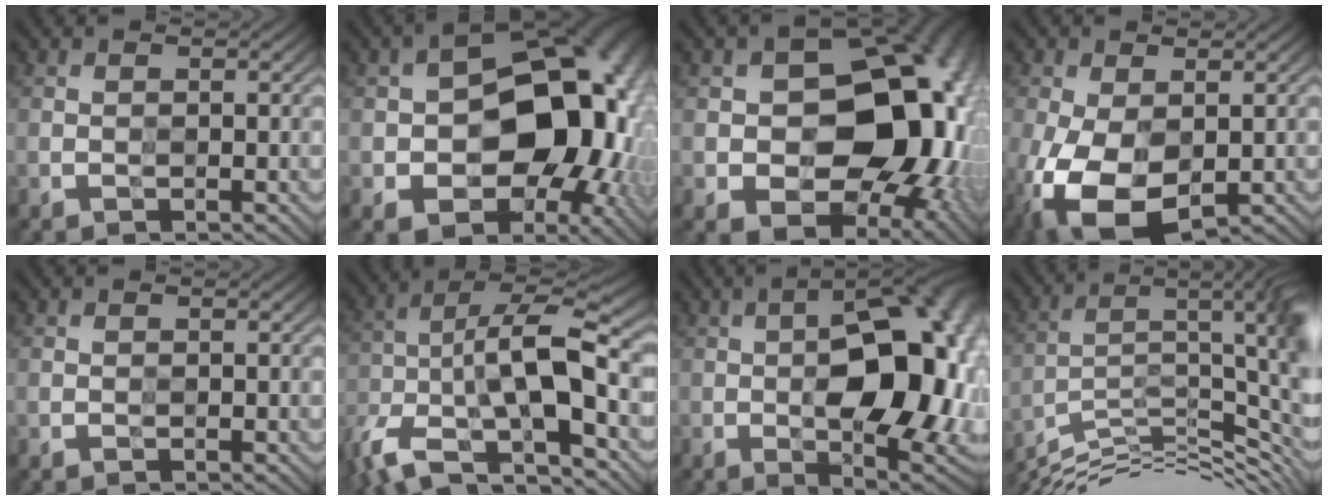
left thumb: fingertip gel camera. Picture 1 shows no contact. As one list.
[{"total": 19.7, "force": [-1.8, 12.9, 14.7], "torque": [-0.168, -0.019, -0.029]}, {"total": 18.9, "force": [-0.2, 13.2, 13.6], "torque": [-0.145, -0.015, 0.009]}, {"total": 10.6, "force": [-3.1, 5.9, 8.3], "torque": [-0.198, -0.029, -0.051]}, {"total": 0.0}, {"total": 16.1, "force": [-6.9, 5.8, 13.4], "torque": [-0.269, -0.010, -0.130]}, {"total": 19.1, "force": [-0.3, 8.7, 17.0], "torque": [-0.207, 0.020, -0.025]}, {"total": 13.6, "force": [-7.3, 3.0, 11.1], "torque": [-0.188, -0.005, -0.131]}]